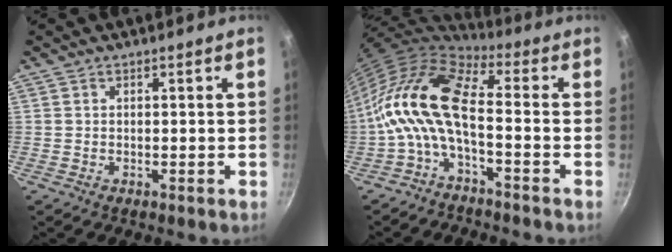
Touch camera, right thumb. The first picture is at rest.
{"total": 13.1, "force": [-2.2, 5.4, 11.7], "torque": [-0.240, 0.033, -0.057]}